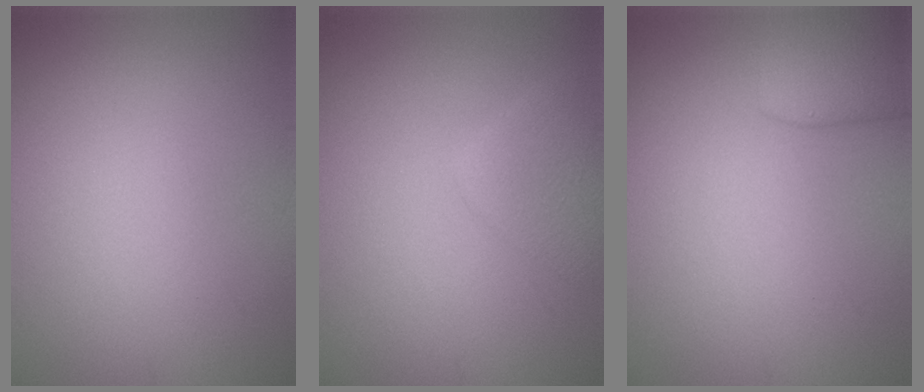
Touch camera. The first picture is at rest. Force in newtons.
{"total": 2.3, "press": 2.3, "slide": 0.2}
{"total": 3.9, "press": 3.8, "slide": 0.3}